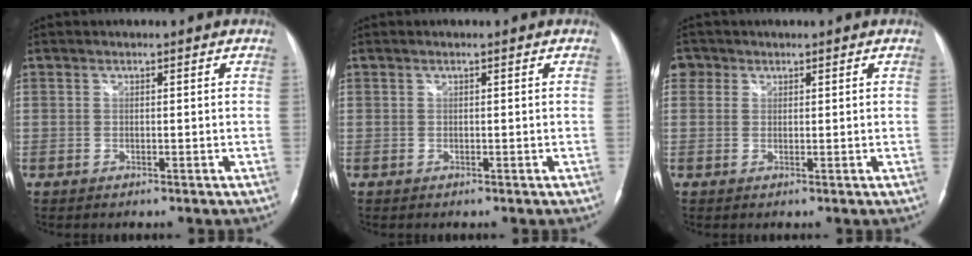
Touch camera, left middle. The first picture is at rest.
{"total": 0.0}
{"total": 2.2, "force": [1.2, 1.9, 0.2], "torque": [0.005, 0.006, 0.017]}